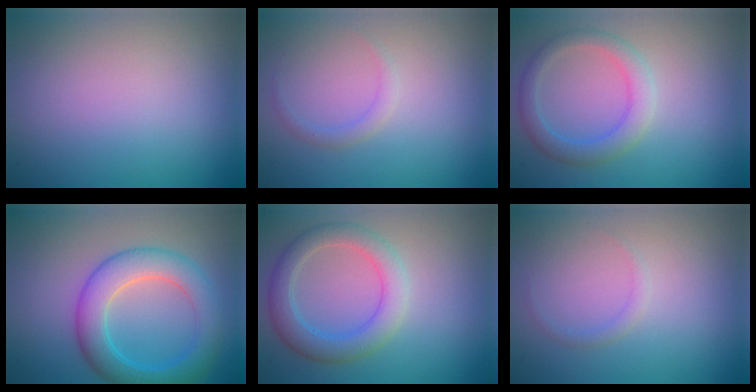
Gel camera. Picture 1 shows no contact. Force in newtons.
{"total": 1.1, "press": 1.1, "slide": 0.0}
{"total": 3.0, "press": 3.0, "slide": 0.2}
{"total": 5.6, "press": 5.6, "slide": 0.1}
{"total": 4.2, "press": 4.2, "slide": 0.2}
{"total": 0.8, "press": 0.8, "slide": 0.2}